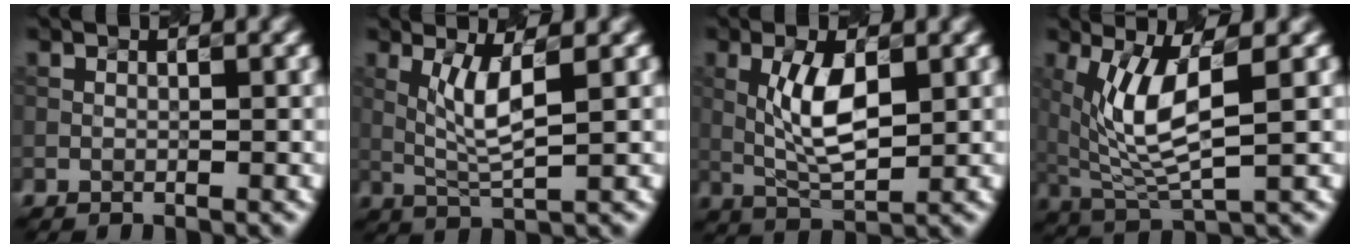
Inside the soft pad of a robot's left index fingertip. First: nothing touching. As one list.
[{"total": 3.4, "force": [0.8, 0.4, 3.3], "torque": [-0.079, -0.002, 0.035]}, {"total": 4.7, "force": [0.6, 1.7, 4.4], "torque": [-0.097, 0.003, 0.022]}, {"total": 6.2, "force": [1.4, 1.8, 5.7], "torque": [-0.134, -0.009, 0.045]}]